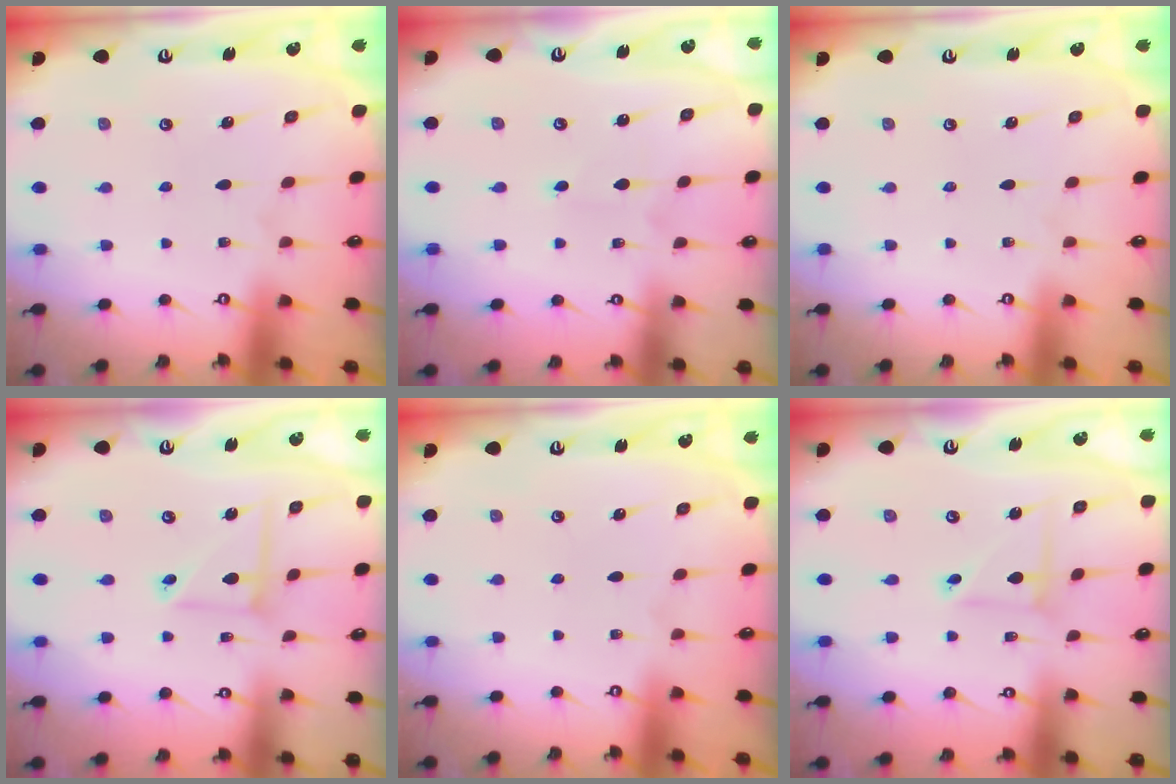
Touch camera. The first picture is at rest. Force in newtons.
{"total": 2.6, "press": 2.6, "slide": 0.2}
{"total": 0.0}
{"total": 6.8, "press": 6.7, "slide": 0.5}
{"total": 0.0}
{"total": 3.7, "press": 3.6, "slide": 0.4}